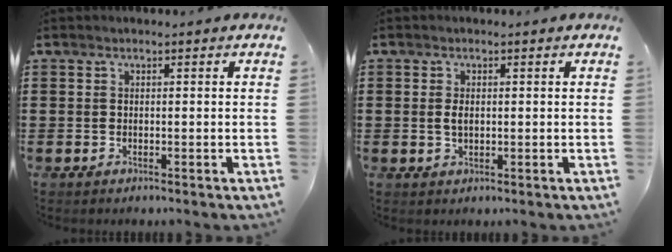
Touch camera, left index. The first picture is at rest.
{"total": 1.8, "force": [0.1, 0.9, 1.6], "torque": [-0.034, 0.004, 0.000]}